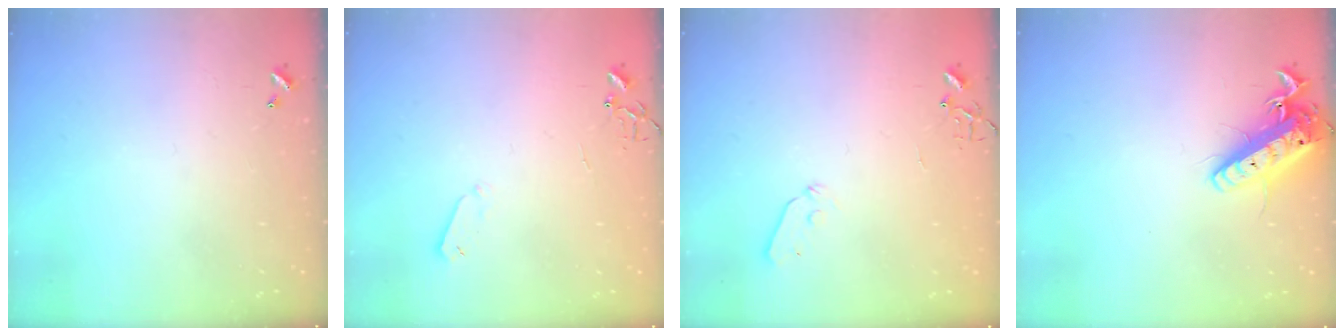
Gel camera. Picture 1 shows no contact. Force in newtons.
{"total": 3.5, "press": 3.4, "slide": 0.8}
{"total": 4.5, "press": 4.4, "slide": 0.6}
{"total": 14.8, "press": 14.6, "slide": 2.9}